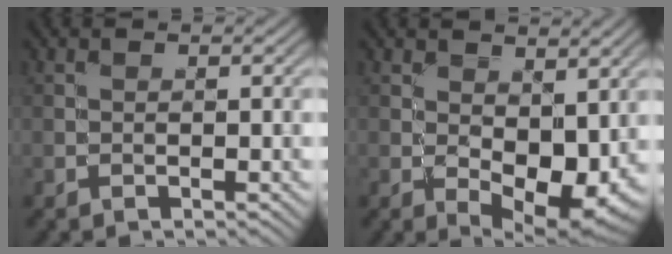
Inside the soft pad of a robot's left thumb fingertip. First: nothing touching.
{"total": 8.3, "force": [0.0, 4.7, 6.8], "torque": [-0.111, -0.016, 0.006]}